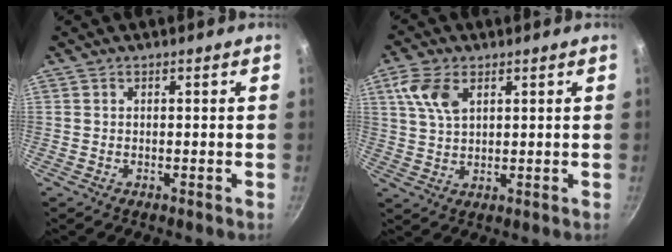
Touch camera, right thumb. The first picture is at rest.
{"total": 7.4, "force": [3.0, 4.3, 5.1], "torque": [-0.101, -0.003, 0.059]}